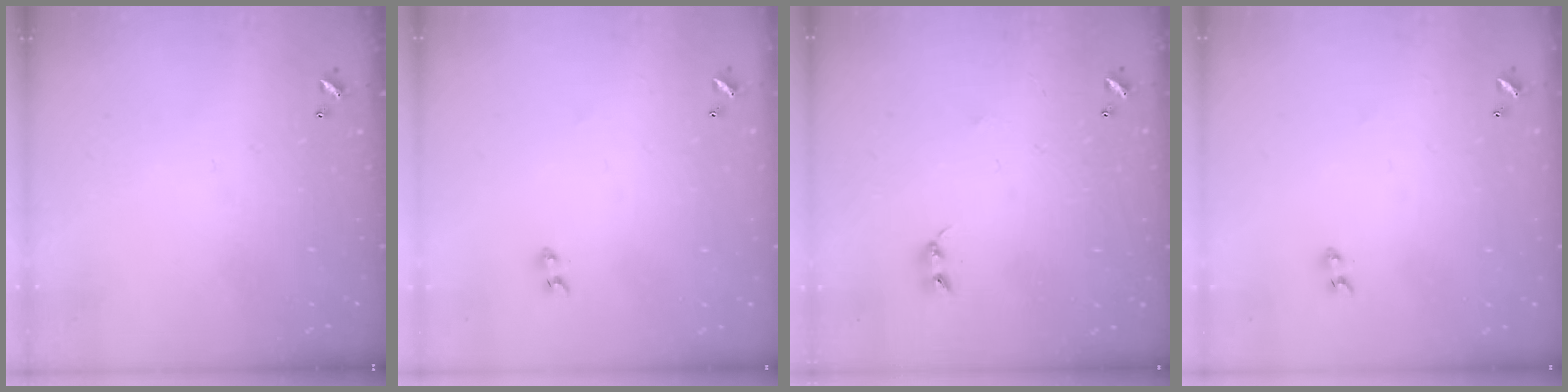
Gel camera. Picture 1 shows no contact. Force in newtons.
{"total": 2.0, "press": 1.7, "slide": 1.0}
{"total": 2.5, "press": 2.5, "slide": 0.4}
{"total": 2.0, "press": 1.7, "slide": 1.0}